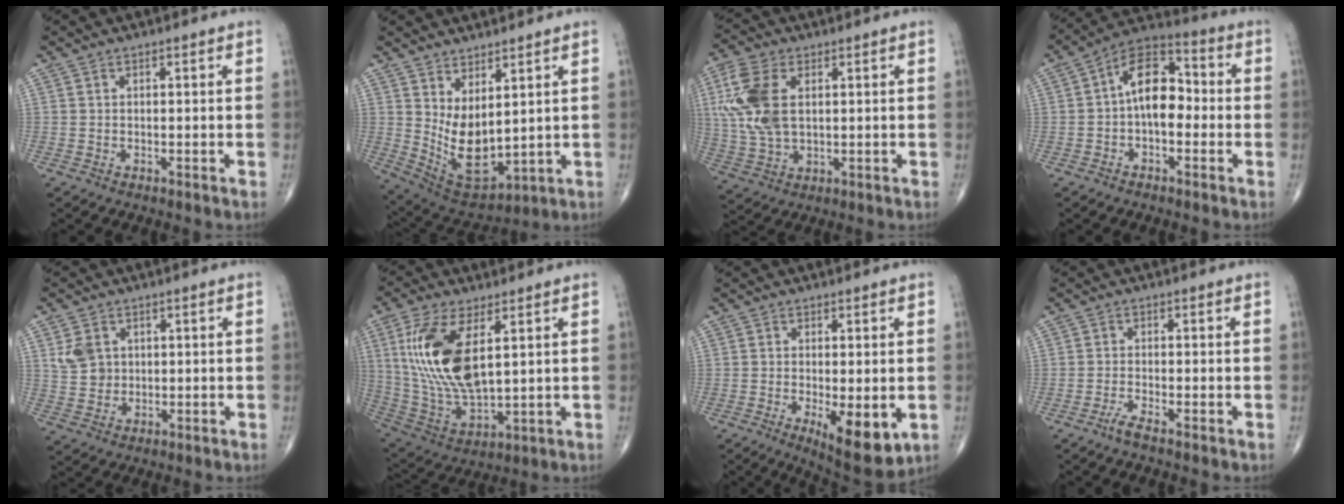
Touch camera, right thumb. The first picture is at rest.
{"total": 10.9, "force": [2.7, 5.3, 9.1], "torque": [-0.146, -0.038, 0.077]}
{"total": 12.6, "force": [2.6, 7.3, 9.9], "torque": [-0.227, 0.000, 0.055]}
{"total": 11.3, "force": [-0.7, 6.8, 9.1], "torque": [-0.123, 0.036, -0.028]}
{"total": 5.1, "force": [1.6, 4.1, 2.5], "torque": [-0.033, -0.004, 0.037]}
{"total": 17.6, "force": [4.6, 7.9, 15.0], "torque": [-0.305, -0.022, 0.100]}
{"total": 9.9, "force": [-2.6, 3.6, 8.9], "torque": [-0.127, -0.022, -0.031]}
{"total": 1.8, "force": [-1.5, -0.1, 1.1], "torque": [-0.036, 0.000, -0.033]}